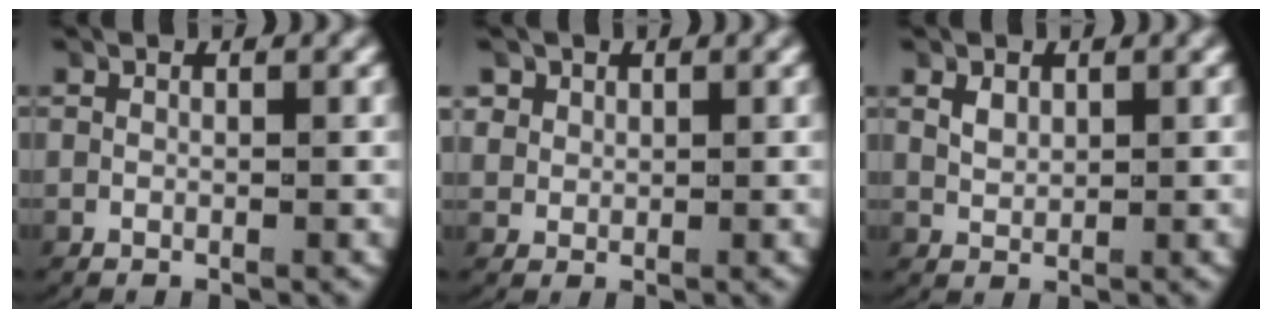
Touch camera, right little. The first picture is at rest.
{"total": 1.9, "force": [0.8, 1.5, 0.6], "torque": [-0.021, -0.003, 0.021]}
{"total": 1.3, "force": [0.5, 0.9, 0.8], "torque": [-0.021, -0.004, 0.017]}